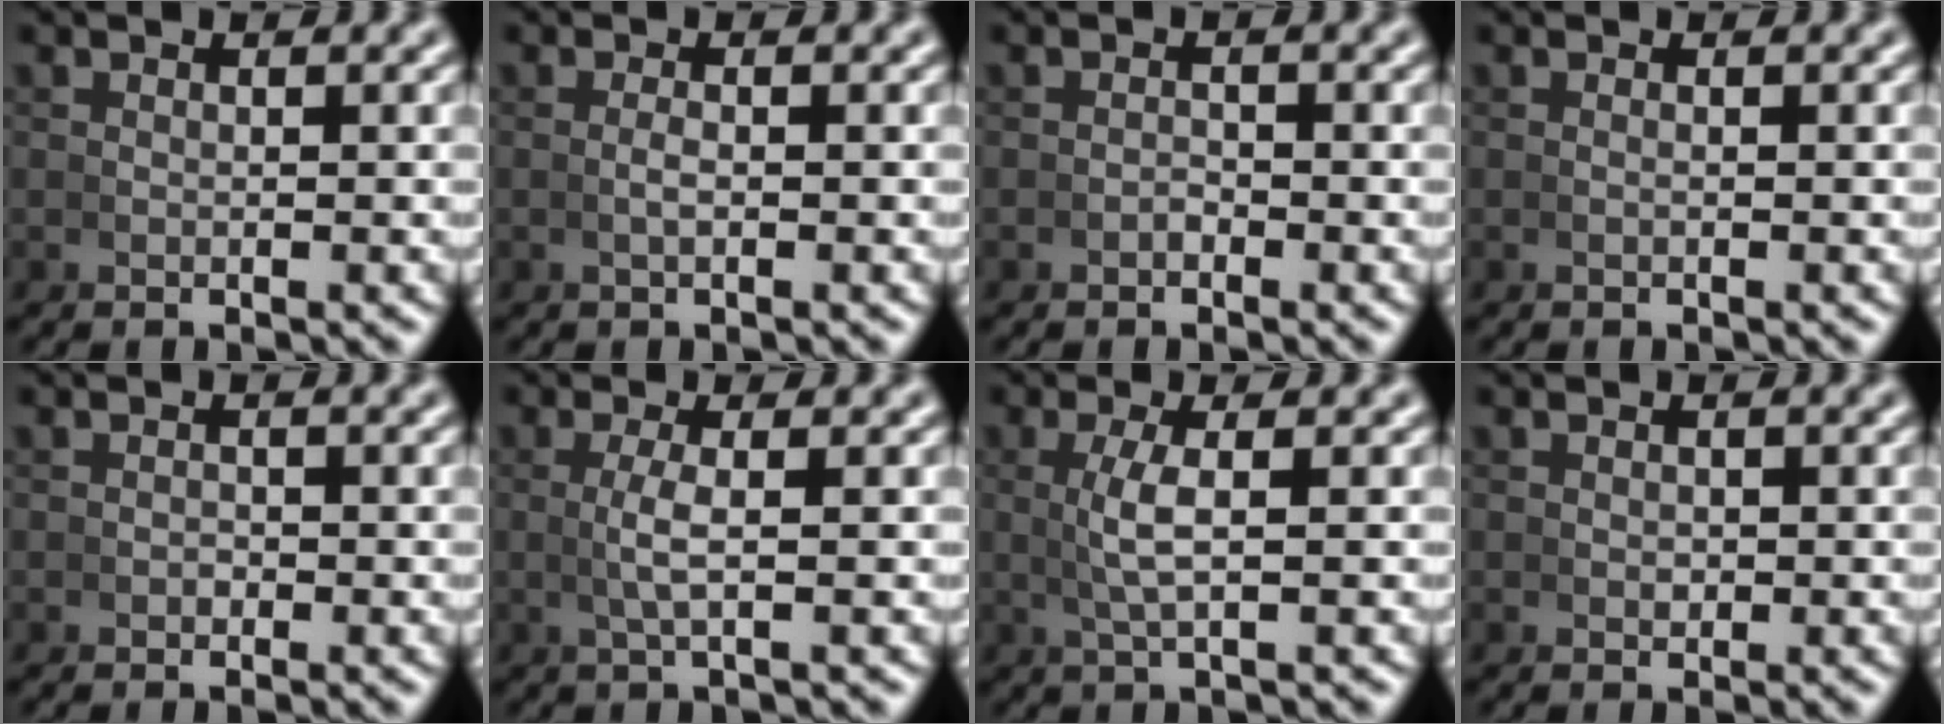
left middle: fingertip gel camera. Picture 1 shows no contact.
{"total": 0.7, "force": [-0.2, 0.1, 0.7], "torque": [-0.020, -0.003, -0.003]}
{"total": 0.6, "force": [-0.5, 0.2, 0.1], "torque": [-0.002, -0.002, -0.009]}
{"total": 0.0}
{"total": 0.0}
{"total": 1.9, "force": [0.2, -0.2, 1.8], "torque": [-0.043, 0.000, 0.006]}
{"total": 2.4, "force": [0.3, 0.0, 2.4], "torque": [-0.054, 0.001, 0.010]}
{"total": 0.7, "force": [0.0, 0.6, 0.4], "torque": [-0.010, -0.007, 0.004]}